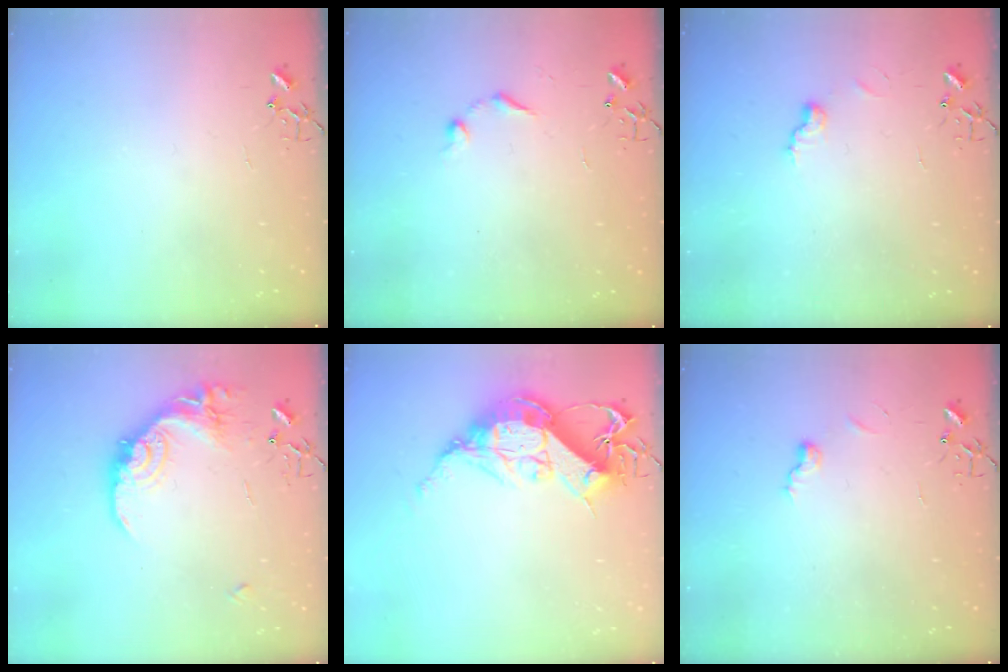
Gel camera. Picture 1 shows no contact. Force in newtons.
{"total": 7.1, "press": 7.1, "slide": 0.8}
{"total": 7.4, "press": 7.4, "slide": 0.4}
{"total": 18.0, "press": 17.9, "slide": 1.1}
{"total": 15.7, "press": 15.6, "slide": 1.4}
{"total": 5.5, "press": 5.5, "slide": 0.6}